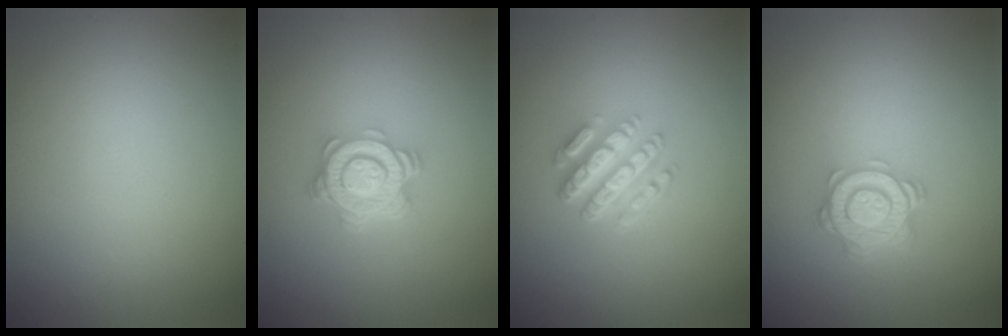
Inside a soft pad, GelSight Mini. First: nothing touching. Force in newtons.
{"total": 4.7, "press": 3.6, "slide": 3.1}
{"total": 4.8, "press": 3.5, "slide": 3.3}
{"total": 4.3, "press": 3.2, "slide": 2.9}